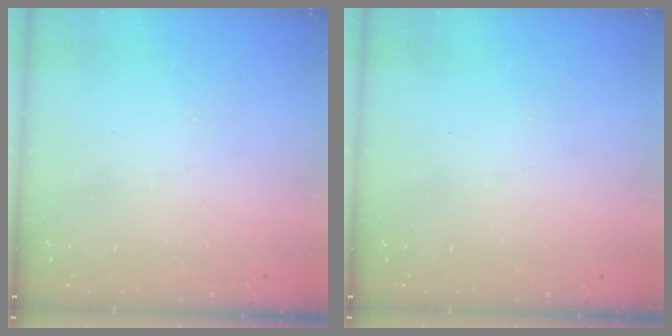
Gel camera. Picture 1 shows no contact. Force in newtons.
{"total": 0.0}